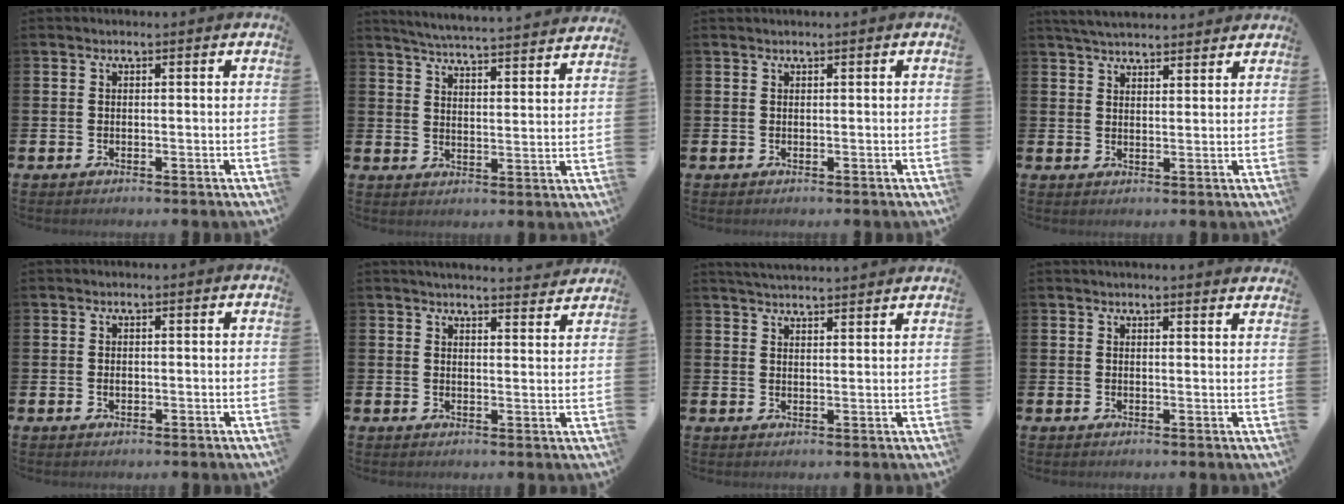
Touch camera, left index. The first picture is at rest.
{"total": 5.4, "force": [5.3, -0.3, 0.7], "torque": [-0.027, -0.048, 0.089]}
{"total": 0.0}
{"total": 4.0, "force": [3.9, 0.5, 0.6], "torque": [-0.016, -0.017, 0.073]}
{"total": 0.7, "force": [0.0, 0.5, 0.5], "torque": [-0.004, 0.002, -0.002]}
{"total": 4.2, "force": [4.2, 0.1, 0.3], "torque": [-0.003, -0.030, 0.073]}
{"total": 3.7, "force": [3.7, -0.2, 0.0], "torque": [-0.011, -0.018, 0.067]}
{"total": 2.0, "force": [2.0, -0.2, -0.1], "torque": [0.004, -0.012, 0.036]}